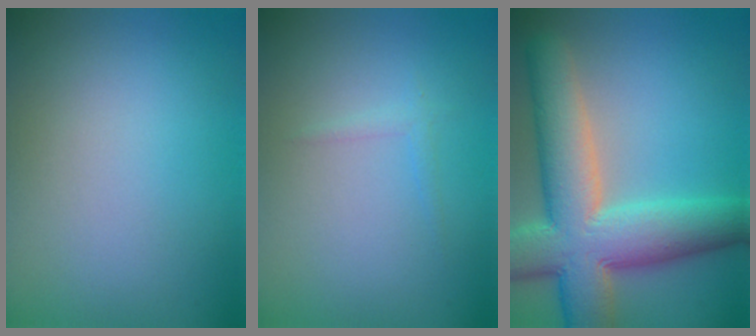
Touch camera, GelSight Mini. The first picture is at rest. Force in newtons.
{"total": 0.8, "press": 0.8, "slide": 0.1}
{"total": 11.4, "press": 11.3, "slide": 0.8}